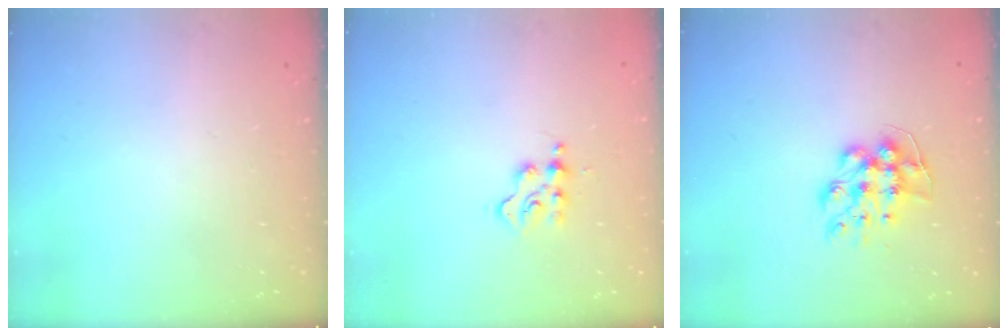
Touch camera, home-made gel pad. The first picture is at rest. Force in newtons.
{"total": 3.8, "press": 3.8, "slide": 0.4}
{"total": 9.6, "press": 9.5, "slide": 0.8}